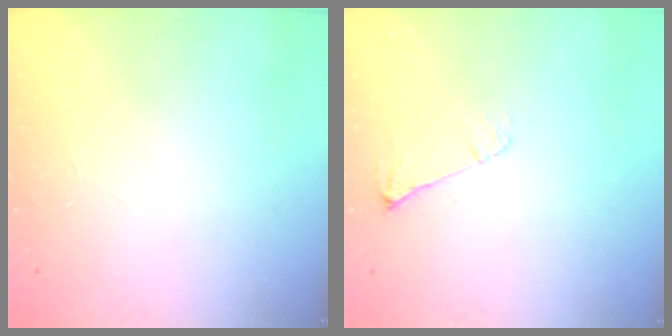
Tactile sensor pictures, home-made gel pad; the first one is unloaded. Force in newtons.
{"total": 6.0, "press": 6.0, "slide": 0.6}